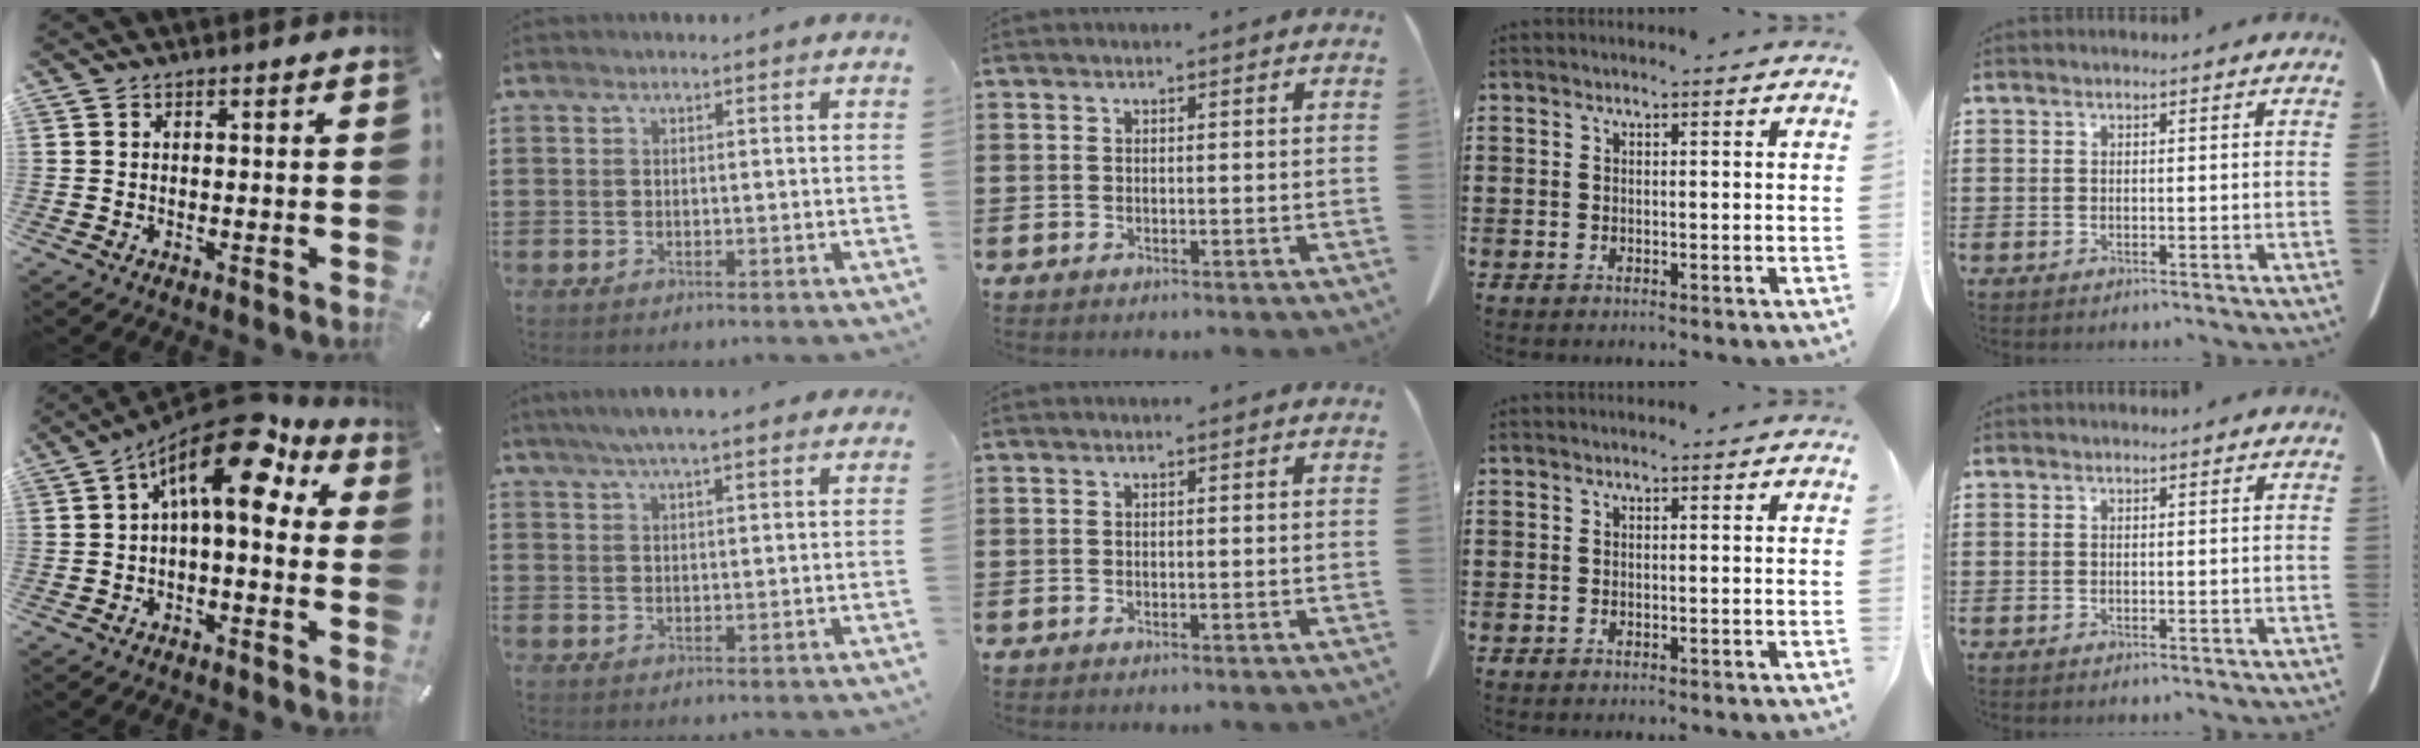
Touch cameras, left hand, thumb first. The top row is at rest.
{"thumb": {"total": 15.1, "force": [6.5, 6.4, 12.0], "torque": [-0.202, -0.044, 0.103]}, "index": {"total": 4.9, "force": [4.0, 0.5, 2.8], "torque": [-0.063, -0.002, 0.071]}}